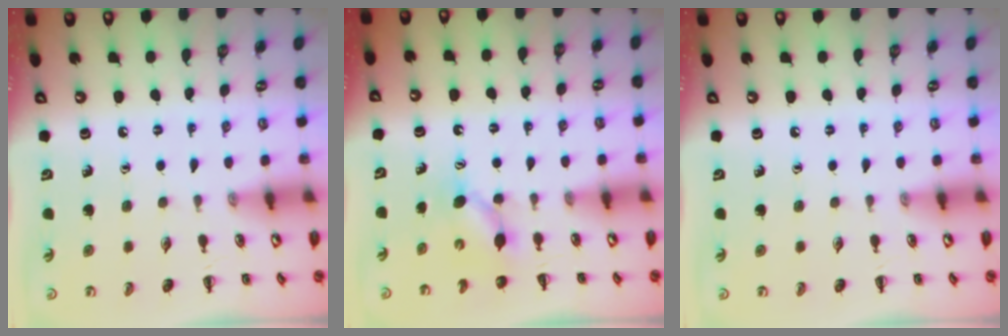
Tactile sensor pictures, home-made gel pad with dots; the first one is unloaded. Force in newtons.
{"total": 4.7, "press": 4.6, "slide": 1.0}
{"total": 0.0}